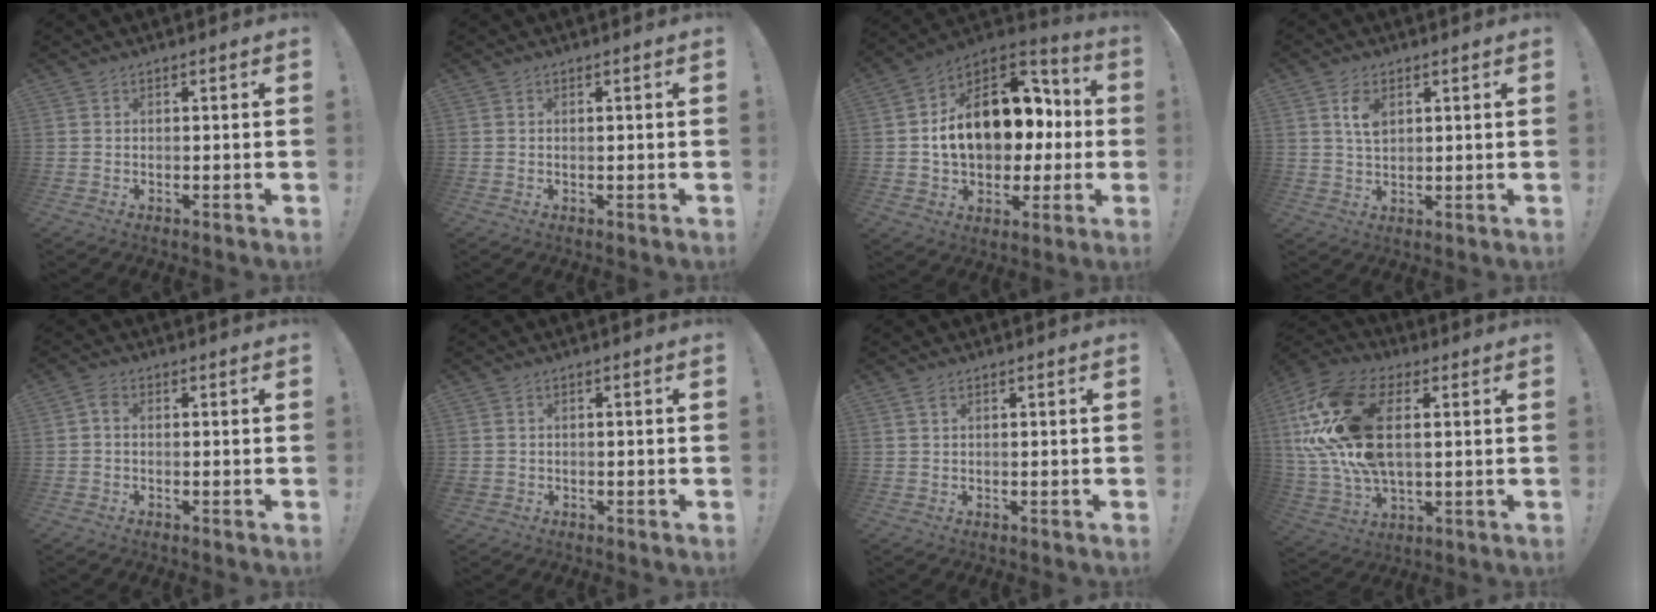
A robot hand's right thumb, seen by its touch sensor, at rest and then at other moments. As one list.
[{"total": 0.0}, {"total": 20.1, "force": [2.2, 14.0, 14.2], "torque": [-0.222, -0.001, 0.058]}, {"total": 5.3, "force": [2.2, 3.3, 3.5], "torque": [-0.051, -0.008, 0.037]}, {"total": 1.9, "force": [-0.4, 1.2, 1.5], "torque": [-0.029, 0.007, -0.008]}, {"total": 1.6, "force": [-0.9, 1.1, 0.7], "torque": [-0.016, 0.007, -0.016]}, {"total": 0.9, "force": [0.3, 0.4, 0.8], "torque": [-0.010, -0.001, 0.004]}, {"total": 23.2, "force": [4.9, 13.7, 18.1], "torque": [-0.355, -0.007, 0.090]}]